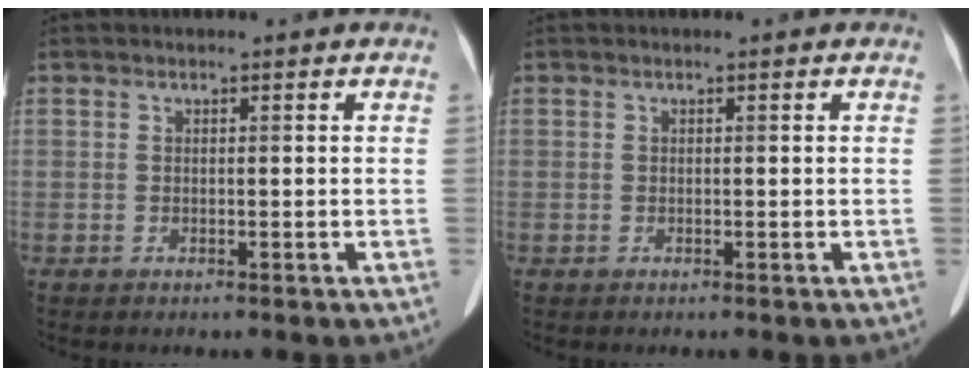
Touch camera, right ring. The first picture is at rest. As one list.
[{"total": 0.0}]